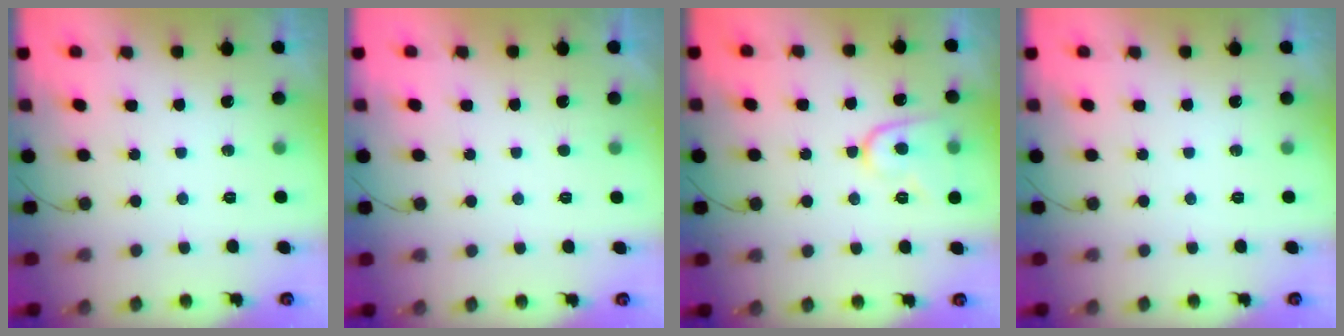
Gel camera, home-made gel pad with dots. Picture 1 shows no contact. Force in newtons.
{"total": 1.4, "press": 1.4, "slide": 0.3}
{"total": 9.9, "press": 9.9, "slide": 0.9}
{"total": 0.0}